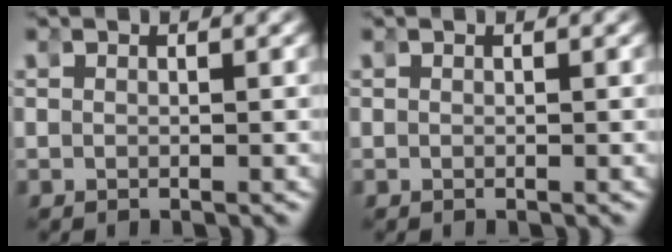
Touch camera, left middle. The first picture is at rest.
{"total": 0.0}